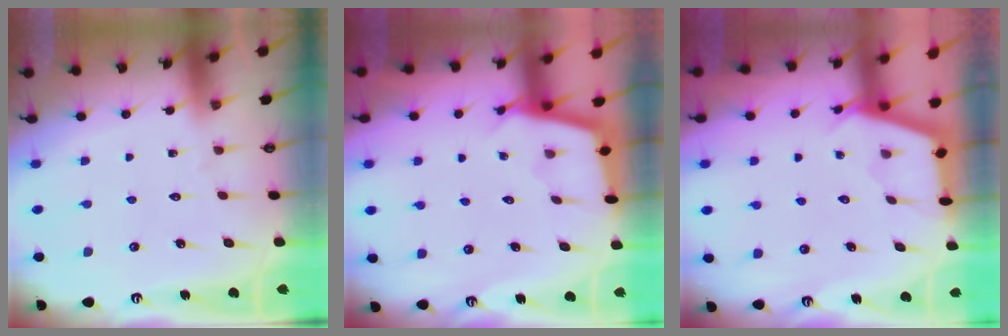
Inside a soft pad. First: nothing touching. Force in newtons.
{"total": 2.4, "press": 2.4, "slide": 0.2}
{"total": 2.4, "press": 2.4, "slide": 0.1}